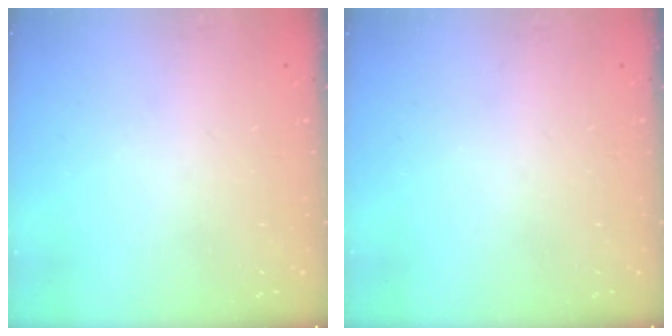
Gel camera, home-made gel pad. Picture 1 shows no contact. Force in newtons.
{"total": 0.0}